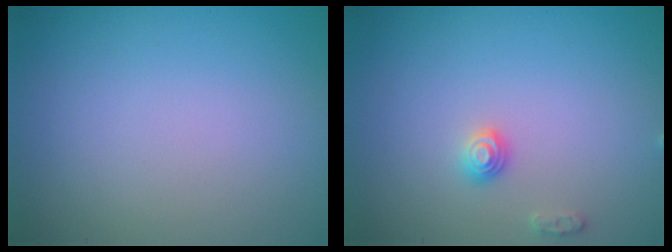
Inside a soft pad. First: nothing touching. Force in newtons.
{"total": 1.2, "press": 1.2, "slide": 0.0}